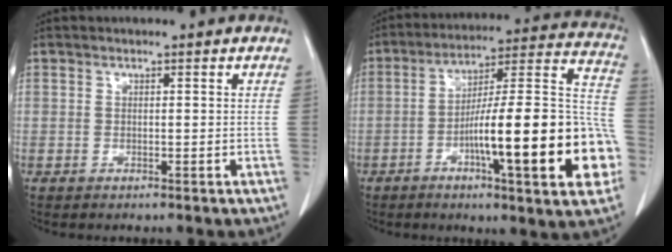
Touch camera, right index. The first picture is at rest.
{"total": 24.0, "force": [-7.1, 2.6, 22.8], "torque": [-0.274, 0.016, -0.103]}